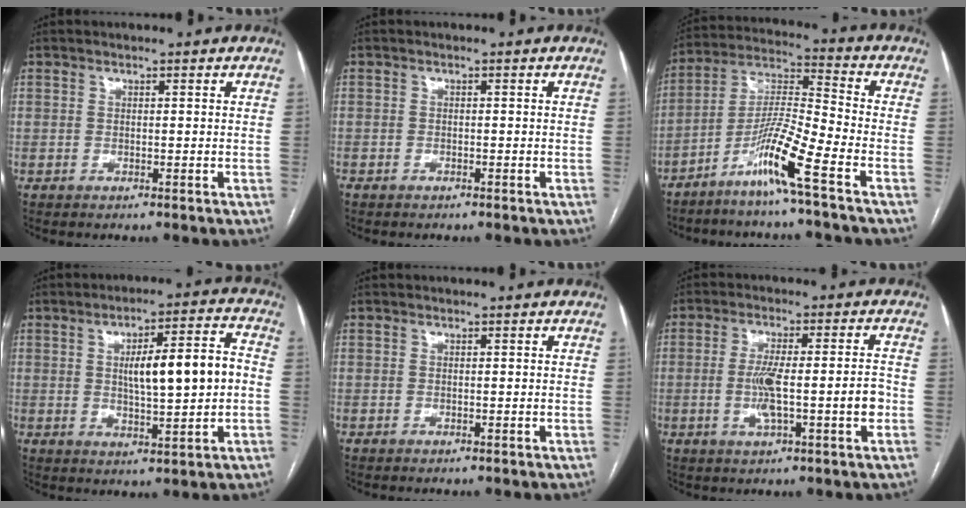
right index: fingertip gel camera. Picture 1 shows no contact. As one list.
[{"total": 0.7, "force": [-0.6, 0.3, 0.2], "torque": [-0.004, 0.001, -0.011]}, {"total": 10.5, "force": [-6.3, -1.4, 8.3], "torque": [-0.167, -0.011, -0.126]}, {"total": 11.0, "force": [0.4, 2.0, 10.8], "torque": [-0.168, 0.022, 0.012]}, {"total": 0.0}, {"total": 8.9, "force": [-1.8, 0.8, 8.6], "torque": [-0.159, 0.011, -0.027]}]